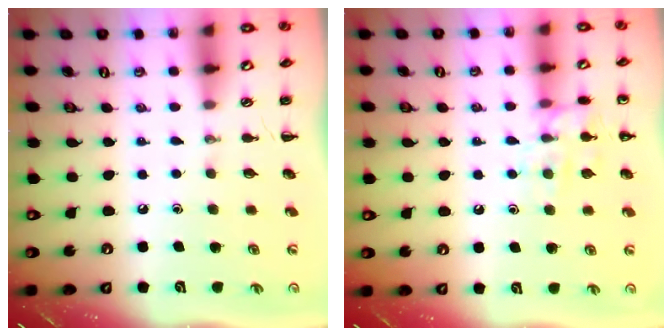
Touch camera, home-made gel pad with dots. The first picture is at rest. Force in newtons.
{"total": 11.2, "press": 11.1, "slide": 0.8}